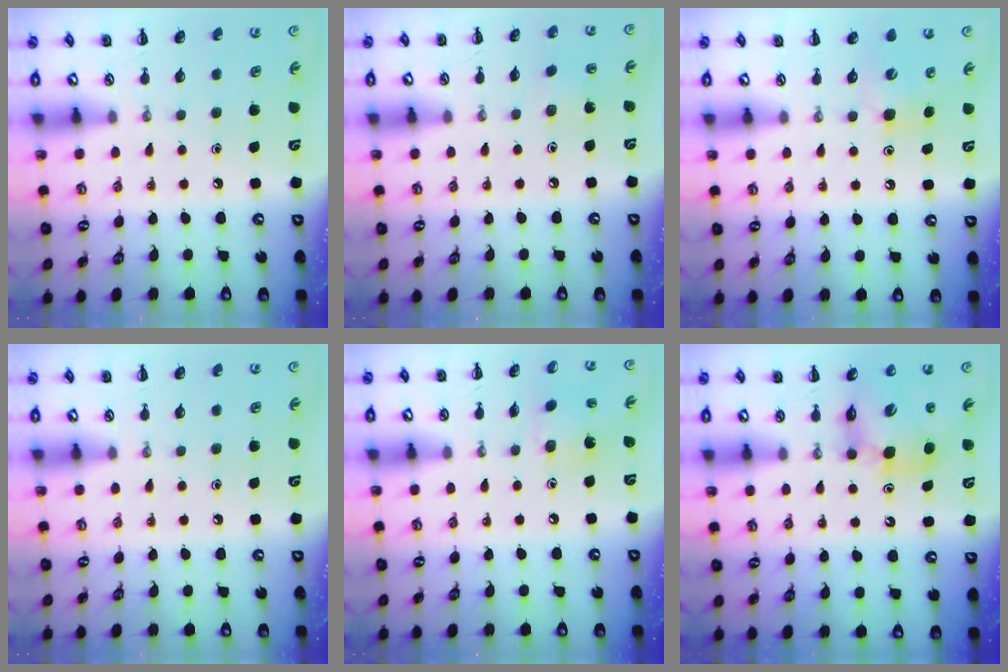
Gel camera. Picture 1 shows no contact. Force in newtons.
{"total": 2.2, "press": 2.0, "slide": 0.8}
{"total": 4.7, "press": 4.6, "slide": 1.1}
{"total": 0.0}
{"total": 2.9, "press": 2.8, "slide": 0.5}
{"total": 8.6, "press": 8.3, "slide": 2.3}